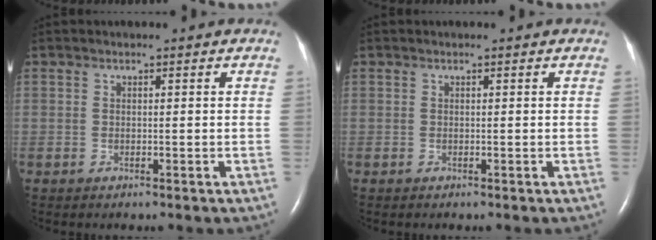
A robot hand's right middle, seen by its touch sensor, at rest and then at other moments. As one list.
[{"total": 0.0}]